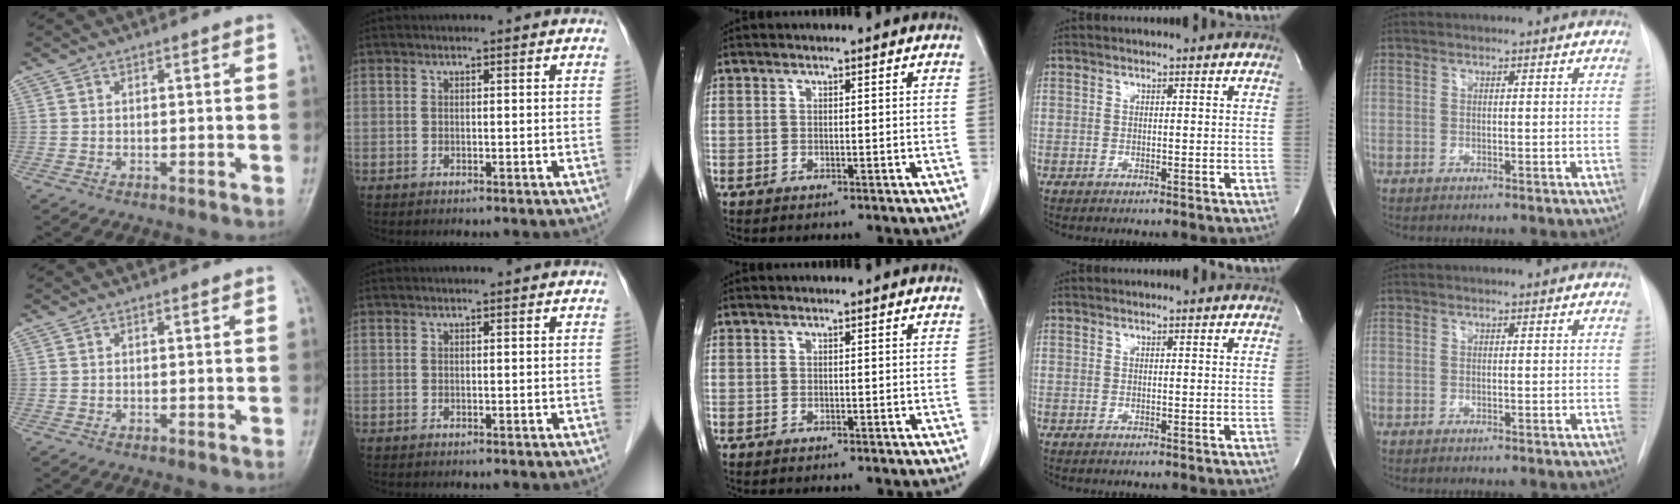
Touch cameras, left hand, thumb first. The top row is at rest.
{}